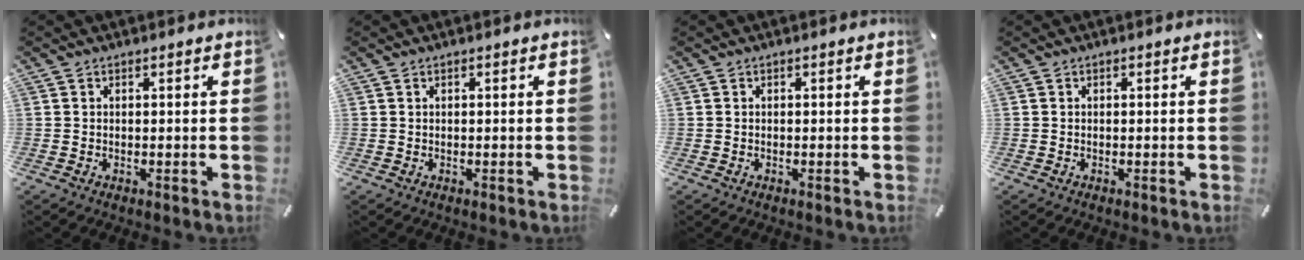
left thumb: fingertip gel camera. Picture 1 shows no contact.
{"total": 0.0}
{"total": 0.0}
{"total": 0.0}